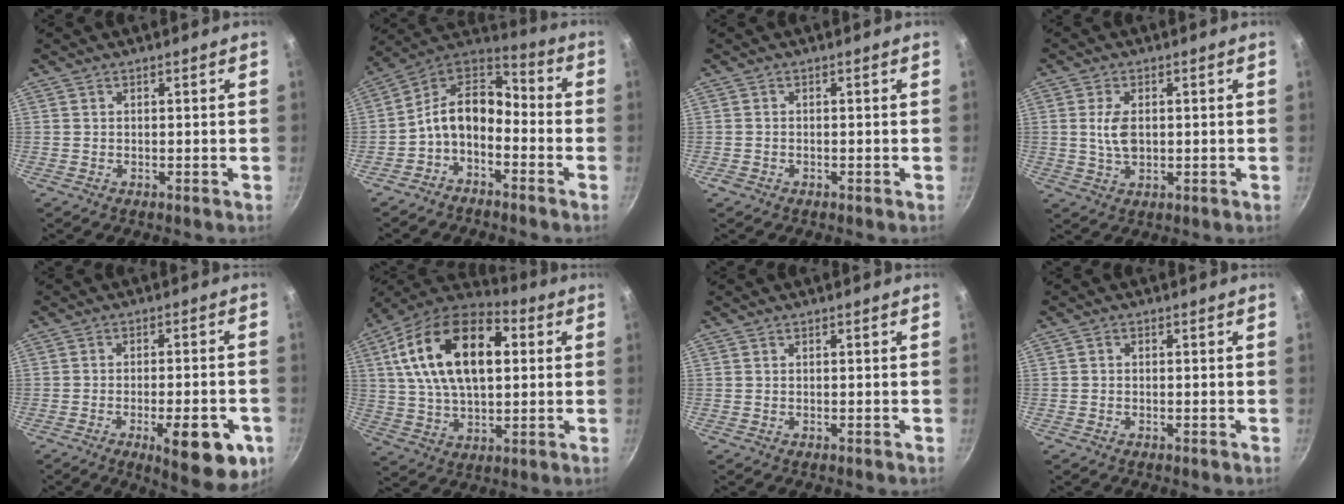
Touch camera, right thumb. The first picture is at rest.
{"total": 11.0, "force": [-3.5, 7.1, 7.7], "torque": [-0.108, 0.085, -0.077]}
{"total": 0.9, "force": [-0.6, 0.6, 0.3], "torque": [-0.008, 0.001, -0.013]}
{"total": 2.7, "force": [0.2, 1.5, 2.2], "torque": [-0.045, -0.001, 0.003]}
{"total": 13.2, "force": [-5.5, 4.3, 11.2], "torque": [-0.139, 0.008, -0.068]}
{"total": 22.8, "force": [5.0, 12.7, 18.2], "torque": [-0.312, 0.016, 0.076]}
{"total": 0.0}
{"total": 0.6, "force": [-0.2, 0.5, 0.3], "torque": [-0.001, 0.001, -0.009]}